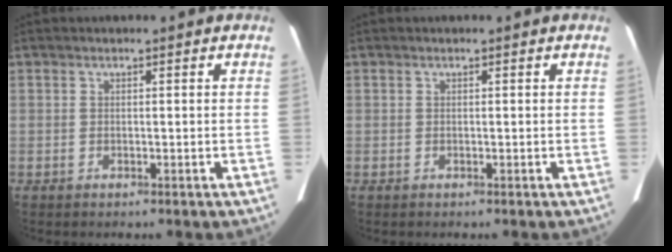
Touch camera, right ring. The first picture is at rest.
{"total": 0.0}